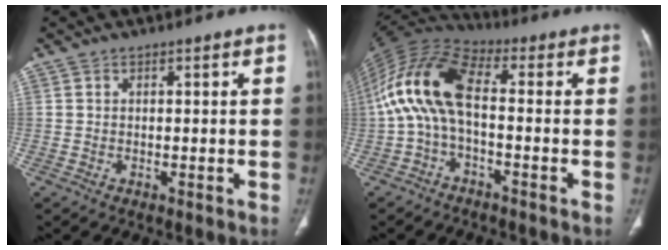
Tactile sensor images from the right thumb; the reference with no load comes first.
{"total": 13.2, "force": [-1.3, 5.7, 11.8], "torque": [-0.244, 0.046, -0.039]}